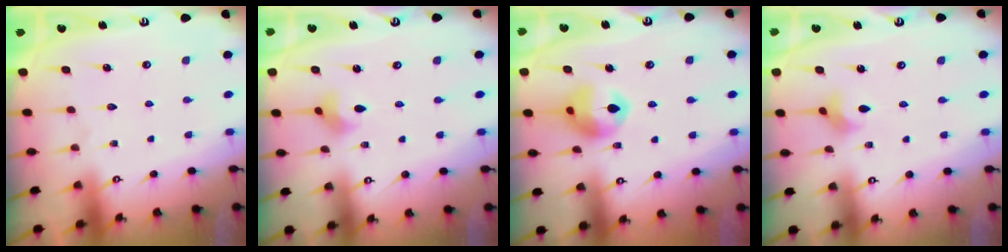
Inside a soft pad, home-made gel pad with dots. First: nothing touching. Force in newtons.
{"total": 2.9, "press": 2.9, "slide": 0.4}
{"total": 11.7, "press": 11.6, "slide": 1.4}
{"total": 2.5, "press": 2.4, "slide": 0.5}